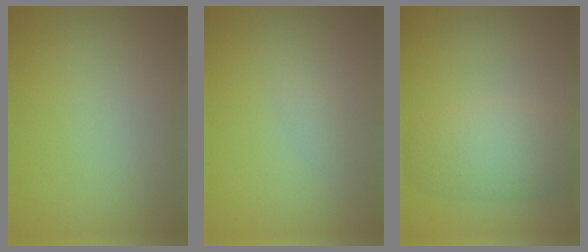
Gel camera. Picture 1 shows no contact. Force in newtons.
{"total": 0.7, "press": 0.7, "slide": 0.0}
{"total": 5.0, "press": 5.0, "slide": 0.3}